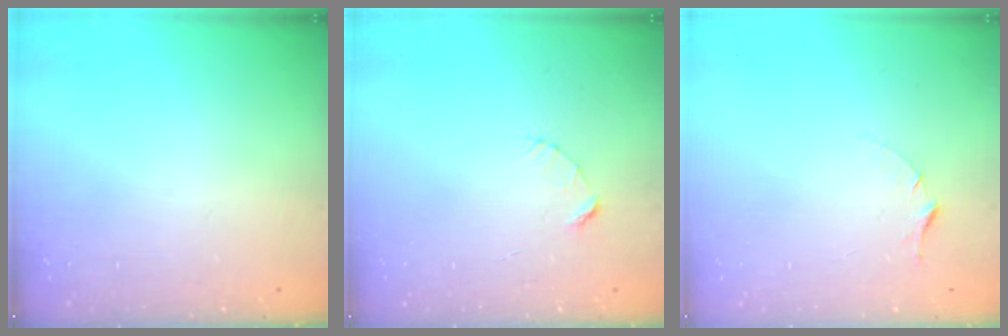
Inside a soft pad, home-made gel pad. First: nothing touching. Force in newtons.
{"total": 2.7, "press": 2.7, "slide": 0.3}
{"total": 5.4, "press": 5.4, "slide": 0.5}